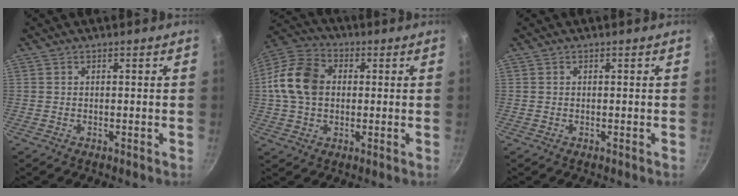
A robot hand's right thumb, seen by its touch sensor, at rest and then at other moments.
{"total": 12.8, "force": [0.9, 9.5, 8.6], "torque": [-0.141, 0.023, 0.001]}
{"total": 0.0}